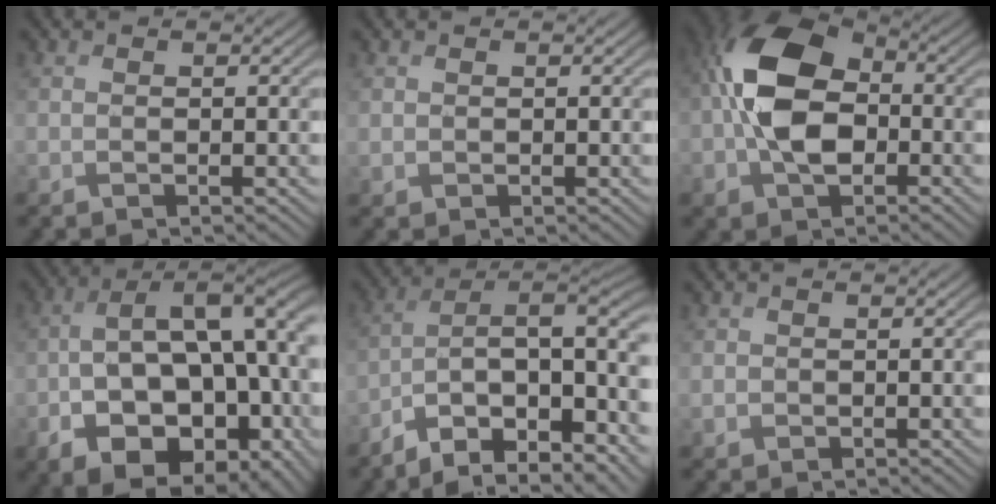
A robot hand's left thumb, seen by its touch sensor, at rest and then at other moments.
{"total": 1.0, "force": [0.5, 0.8, 0.1], "torque": [-0.006, -0.003, 0.012]}
{"total": 11.5, "force": [-0.9, 7.5, 8.6], "torque": [-0.180, 0.013, -0.035]}
{"total": 16.6, "force": [-3.7, 9.7, 12.9], "torque": [-0.202, -0.016, -0.048]}
{"total": 15.1, "force": [-6.6, 6.6, 11.8], "torque": [-0.191, -0.013, -0.106]}
{"total": 1.2, "force": [0.4, 1.1, 0.2], "torque": [-0.010, -0.004, 0.009]}